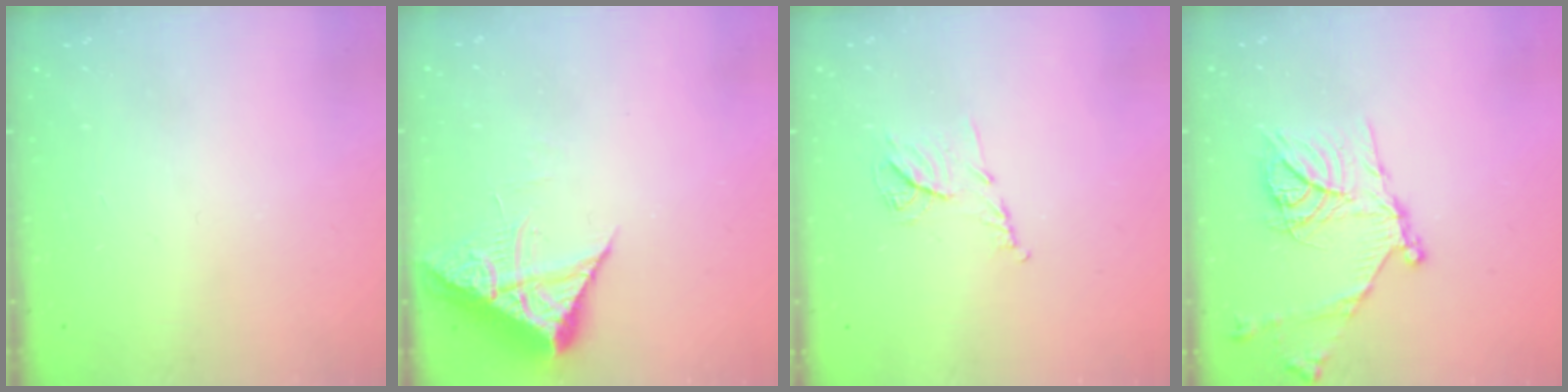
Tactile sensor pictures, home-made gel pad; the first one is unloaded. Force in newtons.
{"total": 7.5, "press": 7.5, "slide": 0.8}
{"total": 7.9, "press": 7.9, "slide": 0.3}
{"total": 18.1, "press": 18.0, "slide": 1.7}